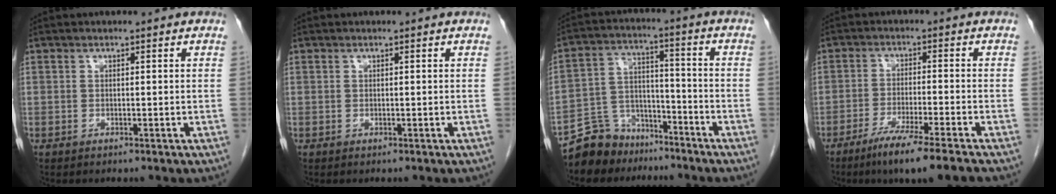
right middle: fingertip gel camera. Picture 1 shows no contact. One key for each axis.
{"total": 0.0}
{"total": 9.3, "fx": -7.7, "fy": 5.2, "fz": 0.5, "tx": -0.016, "ty": 0.038, "tz": -0.136}
{"total": 8.8, "fx": -6.5, "fy": -1.0, "fz": 5.9, "tx": -0.094, "ty": -0.025, "tz": -0.110}